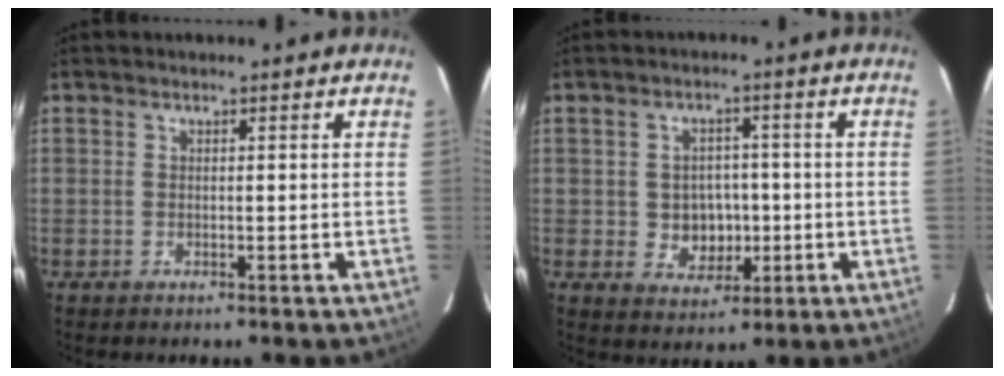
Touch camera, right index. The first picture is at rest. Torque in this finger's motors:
{"motor_torque": [-0.13, -0.04, 0.00, 0.00]}